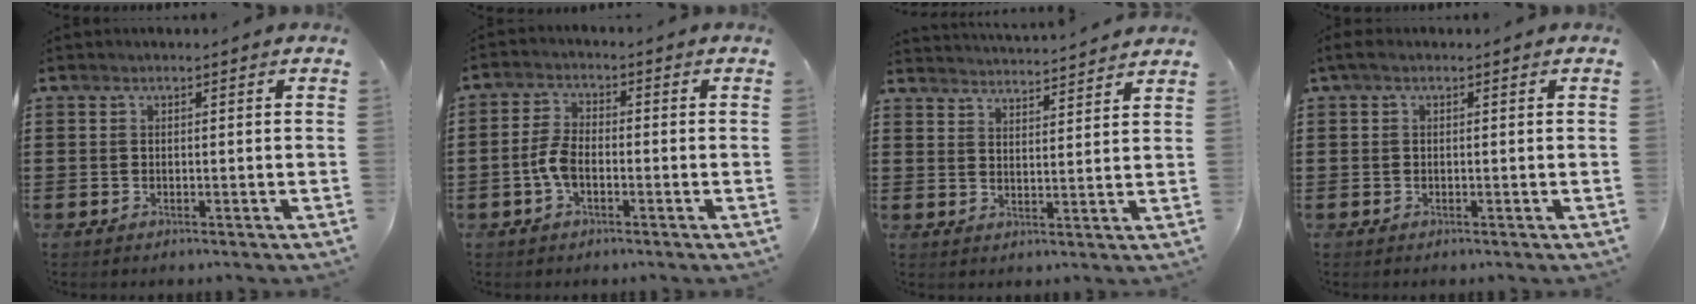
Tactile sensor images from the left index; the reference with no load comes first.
{"total": 4.3, "force": [-1.3, 2.1, 3.6], "torque": [-0.092, -0.003, -0.031]}
{"total": 3.6, "force": [3.5, -0.7, -0.2], "torque": [-0.009, -0.026, 0.060]}
{"total": 1.0, "force": [-0.4, 0.3, 0.8], "torque": [-0.015, 0.000, -0.008]}